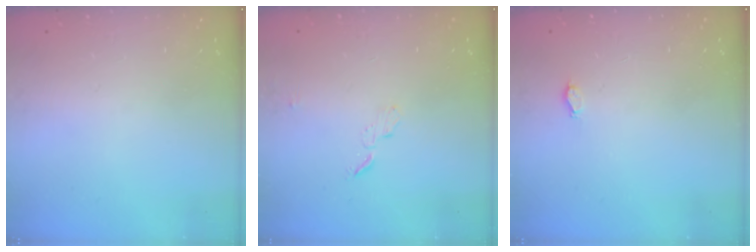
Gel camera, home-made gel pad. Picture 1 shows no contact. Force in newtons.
{"total": 3.5, "press": 3.5, "slide": 0.3}
{"total": 2.3, "press": 2.0, "slide": 1.2}